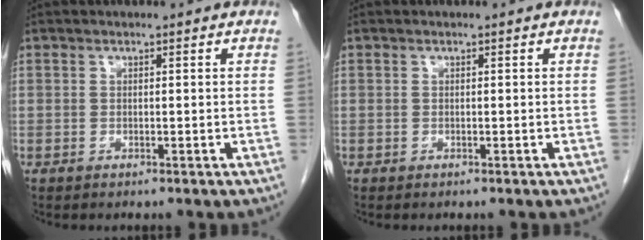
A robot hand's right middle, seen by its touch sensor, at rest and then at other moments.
{"total": 0.0}